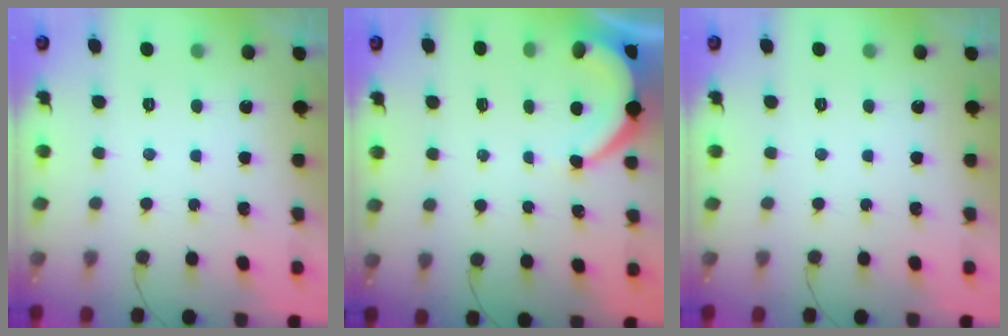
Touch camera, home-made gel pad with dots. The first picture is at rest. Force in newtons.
{"total": 5.0, "press": 5.0, "slide": 0.4}
{"total": 0.0}